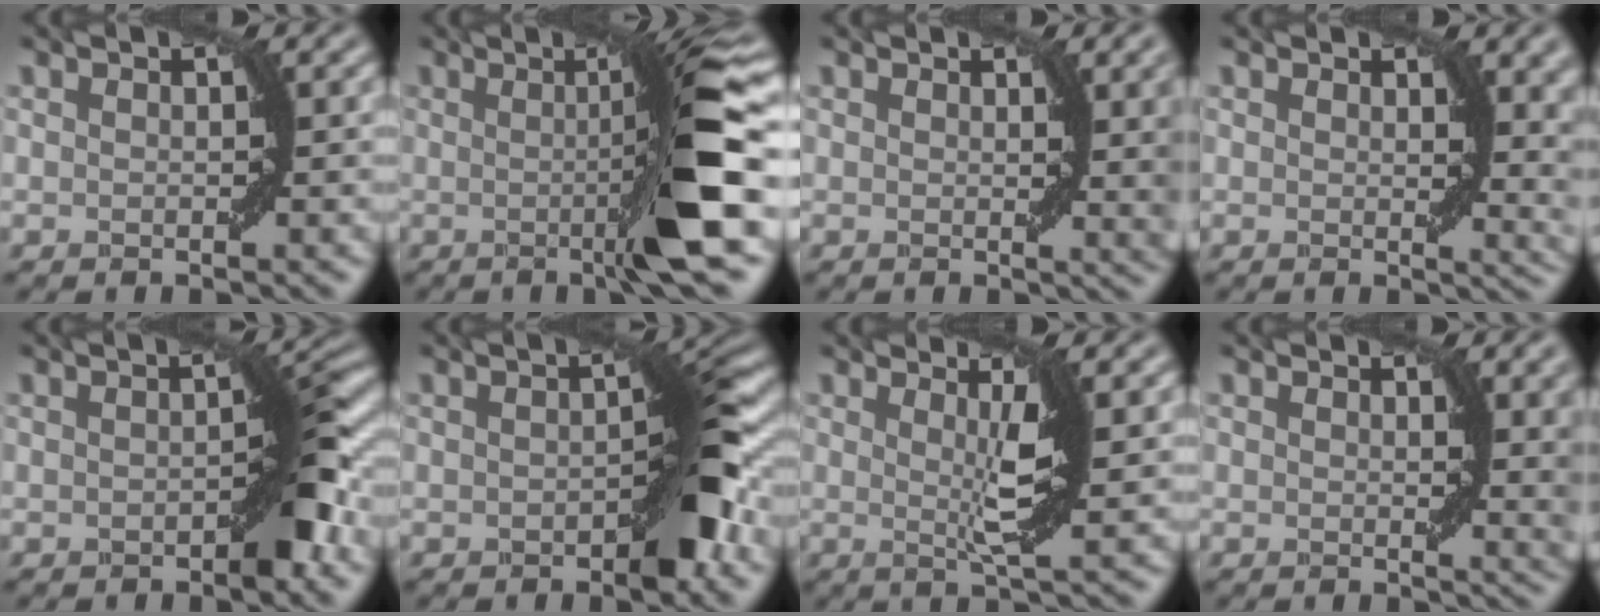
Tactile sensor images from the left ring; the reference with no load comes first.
{"total": 8.4, "force": [-0.3, 0.9, 8.3], "torque": [-0.116, -0.004, -0.005]}
{"total": 5.7, "force": [1.5, 1.8, 5.1], "torque": [-0.044, -0.003, 0.026]}
{"total": 5.4, "force": [2.0, 2.5, 4.4], "torque": [-0.038, -0.011, 0.040]}
{"total": 3.2, "force": [-1.1, 0.7, 2.9], "torque": [-0.035, 0.012, -0.018]}
{"total": 4.2, "force": [-1.3, 1.2, 3.8], "torque": [-0.046, 0.014, -0.023]}
{"total": 3.5, "force": [0.8, 0.6, 3.4], "torque": [-0.057, -0.011, 0.015]}
{"total": 5.5, "force": [1.6, 2.0, 4.9], "torque": [-0.041, -0.007, 0.031]}